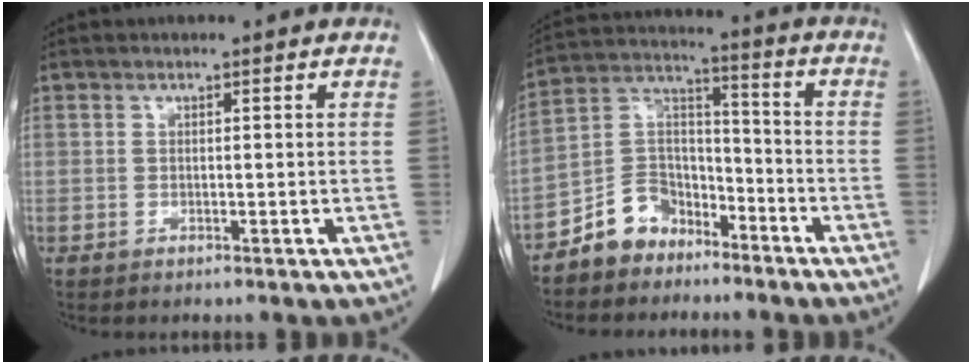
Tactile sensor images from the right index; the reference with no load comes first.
{"total": 9.1, "force": [-6.6, 5.9, 2.0], "torque": [-0.040, 0.040, -0.124]}